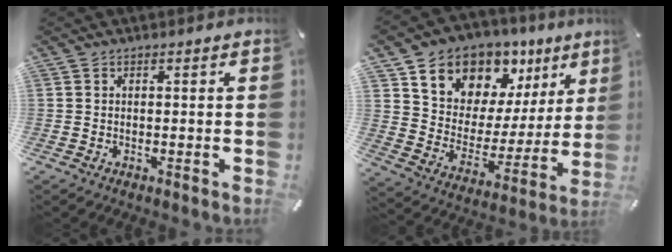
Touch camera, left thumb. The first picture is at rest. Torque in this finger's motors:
{"motor_torque": [2.62, 2.39, 1.44, -1.33, 0.17]}